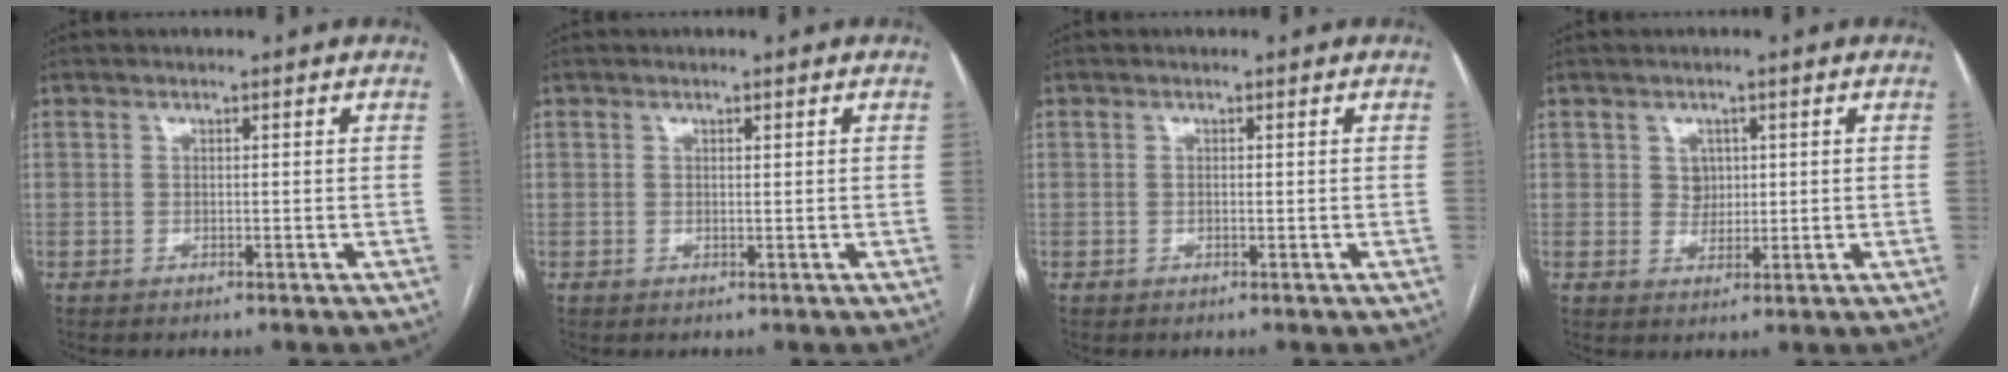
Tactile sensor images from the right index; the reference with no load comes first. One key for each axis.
{"total": 0.0}
{"total": 0.0}
{"total": 2.6, "fx": 0.8, "fy": 2.3, "fz": 1.0, "tx": -0.009, "ty": 0.003, "tz": 0.017}